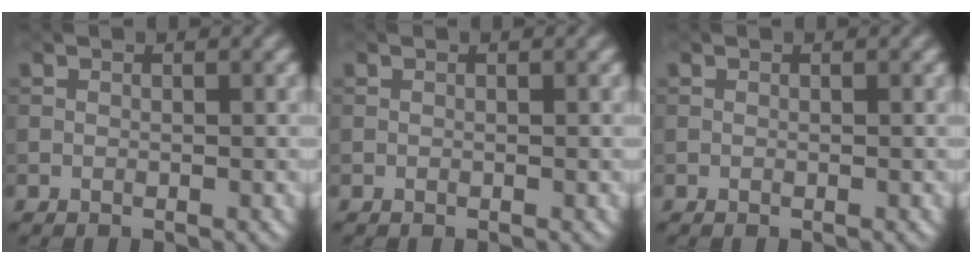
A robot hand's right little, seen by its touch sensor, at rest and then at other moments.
{"total": 0.0}
{"total": 0.0}